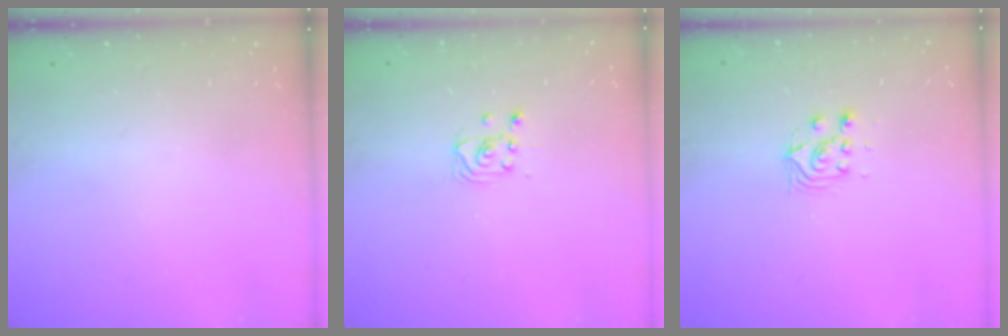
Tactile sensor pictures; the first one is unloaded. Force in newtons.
{"total": 2.6, "press": 2.6, "slide": 0.2}
{"total": 7.0, "press": 7.0, "slide": 0.7}